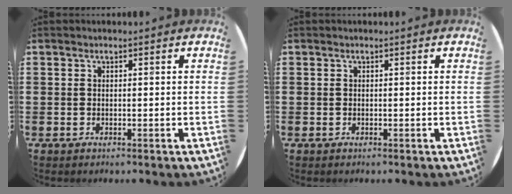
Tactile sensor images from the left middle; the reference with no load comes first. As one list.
[{"total": 0.0}]